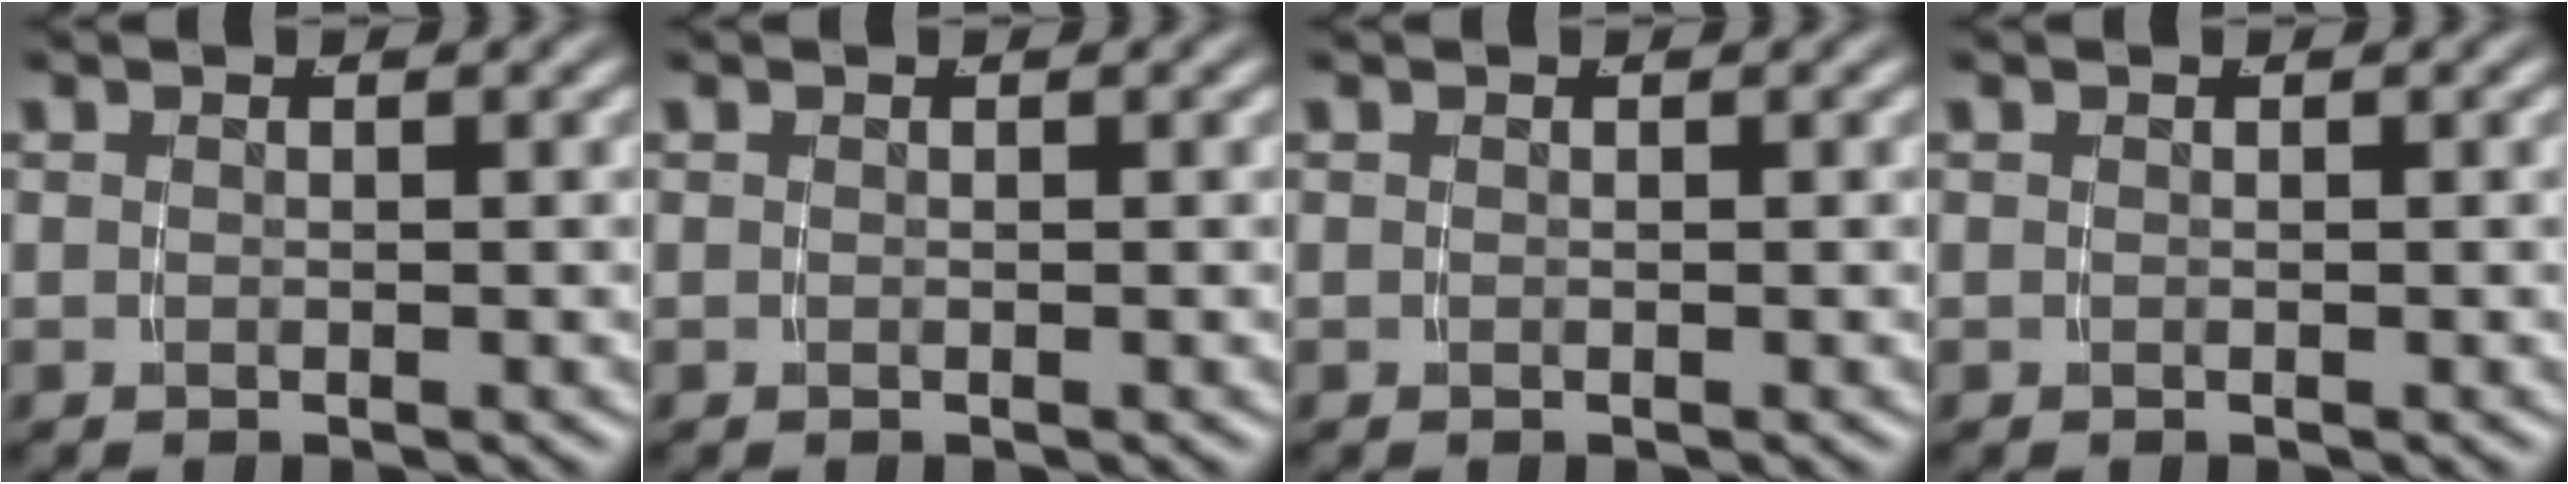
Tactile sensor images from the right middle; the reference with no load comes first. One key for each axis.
{"total": 0.0}
{"total": 0.0}
{"total": 0.0}